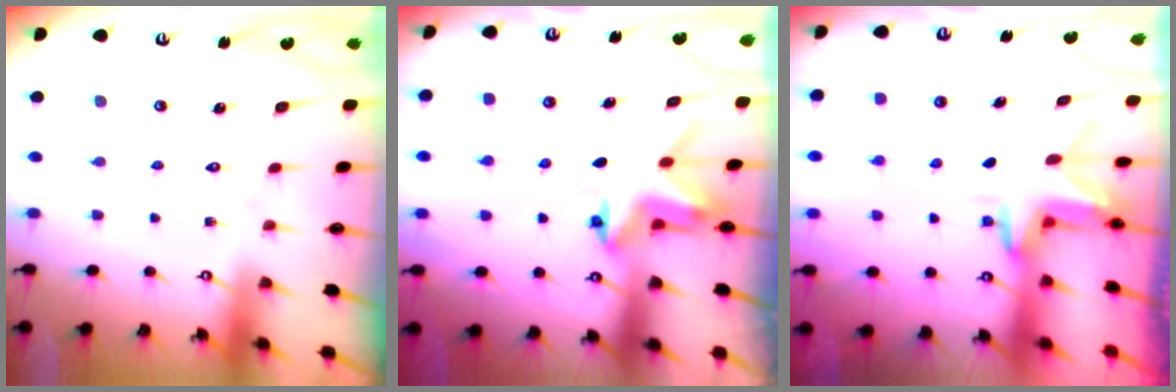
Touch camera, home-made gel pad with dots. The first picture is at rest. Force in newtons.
{"total": 3.9, "press": 3.8, "slide": 0.4}
{"total": 3.0, "press": 3.0, "slide": 0.1}